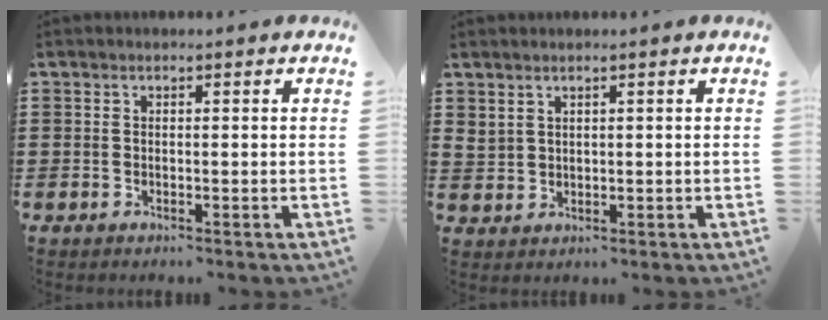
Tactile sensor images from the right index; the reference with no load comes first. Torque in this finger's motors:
{"motor_torque": [0.11, 0.08, 0.04, 0.00]}